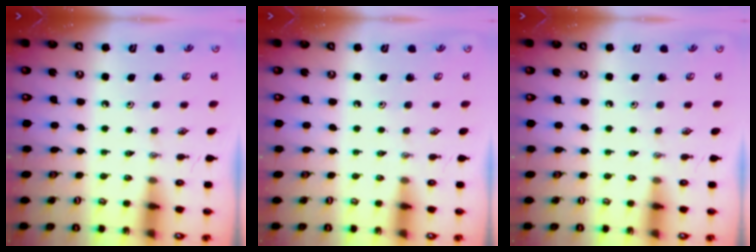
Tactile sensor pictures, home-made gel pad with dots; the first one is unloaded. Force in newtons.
{"total": 0.0}
{"total": 0.0}